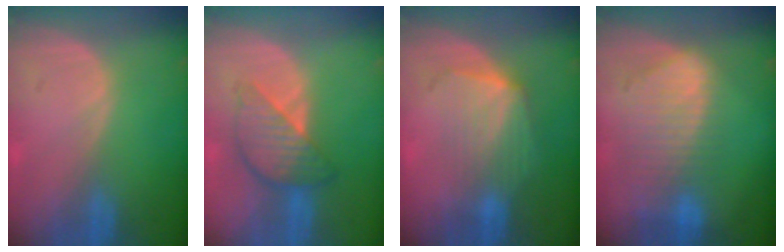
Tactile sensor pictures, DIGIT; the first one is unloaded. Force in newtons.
{"total": 6.3, "press": 6.3, "slide": 0.3}
{"total": 7.1, "press": 6.5, "slide": 2.9}
{"total": 9.3, "press": 8.1, "slide": 4.5}